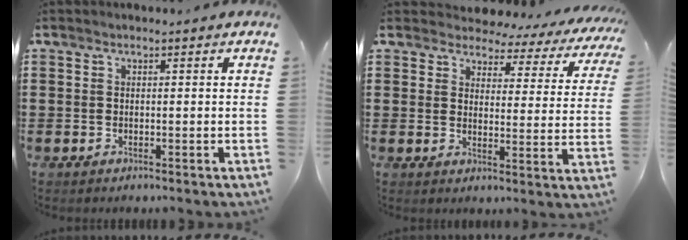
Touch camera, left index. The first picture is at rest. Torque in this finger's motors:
{"motor_torque": [1.11, -1.03, 0.26, 0.04]}